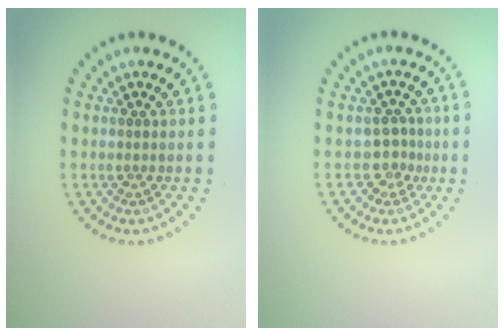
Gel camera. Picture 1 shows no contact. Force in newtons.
{"total": 1.7, "press": 1.2, "slide": 1.2}